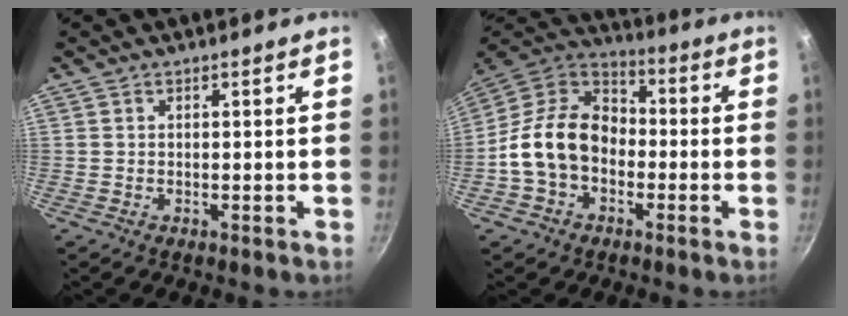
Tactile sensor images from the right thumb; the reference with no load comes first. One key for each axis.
{"total": 15.1, "fx": -2.9, "fy": 11.2, "fz": 9.8, "tx": -0.135, "ty": 0.044, "tz": -0.072}